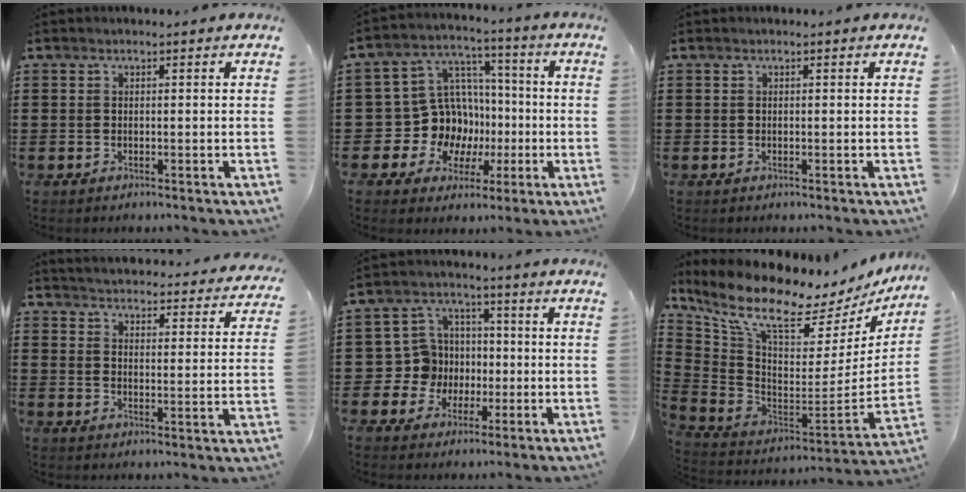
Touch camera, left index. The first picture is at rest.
{"total": 11.6, "force": [-0.9, 11.1, 3.5], "torque": [-0.109, -0.010, -0.006]}
{"total": 0.0}
{"total": 3.7, "force": [3.7, -0.4, -0.1], "torque": [-0.013, -0.039, 0.058]}
{"total": 8.0, "force": [-0.3, 7.9, 1.3], "torque": [-0.073, 0.006, -0.001]}
{"total": 10.5, "force": [8.0, 2.2, 6.4], "torque": [-0.153, -0.070, 0.132]}